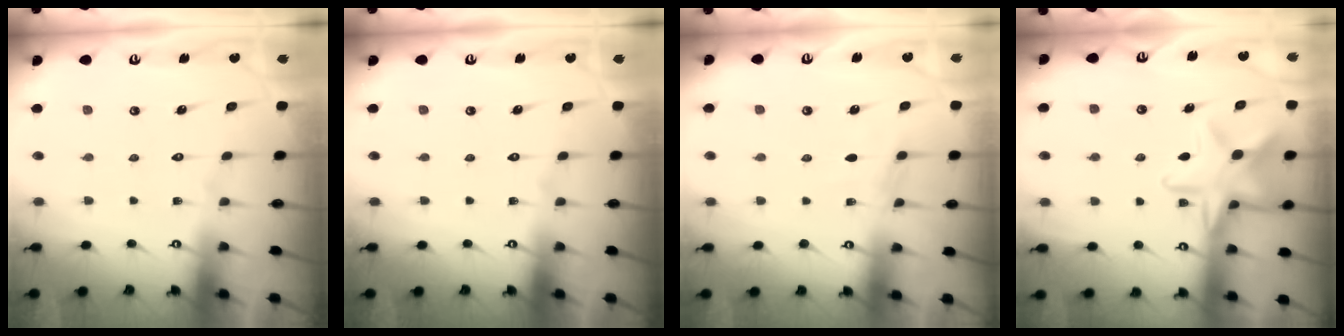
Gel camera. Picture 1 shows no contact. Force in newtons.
{"total": 0.0}
{"total": 3.1, "press": 3.1, "slide": 0.3}
{"total": 14.5, "press": 14.5, "slide": 0.9}